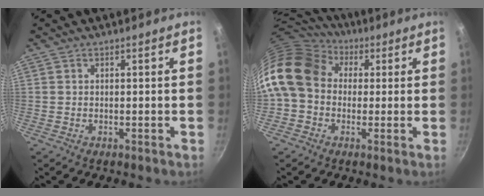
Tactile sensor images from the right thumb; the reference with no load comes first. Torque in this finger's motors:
{"motor_torque": [1.60, 2.70, 0.91, -0.87, 0.21]}